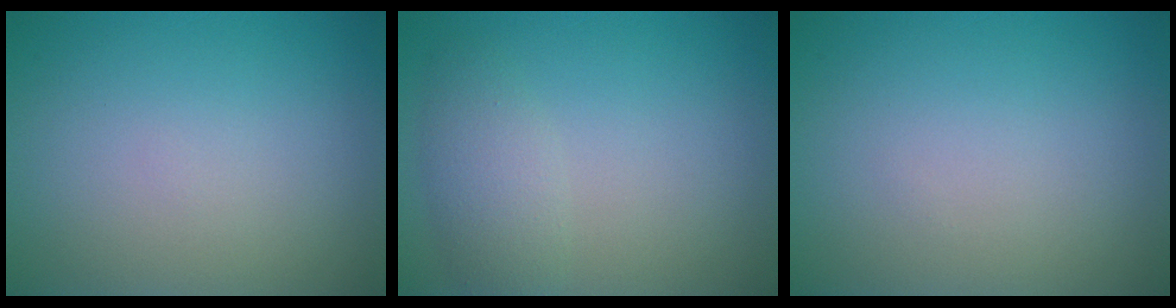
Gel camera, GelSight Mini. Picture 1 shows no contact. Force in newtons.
{"total": 2.4, "press": 2.4, "slide": 0.1}
{"total": 0.0}